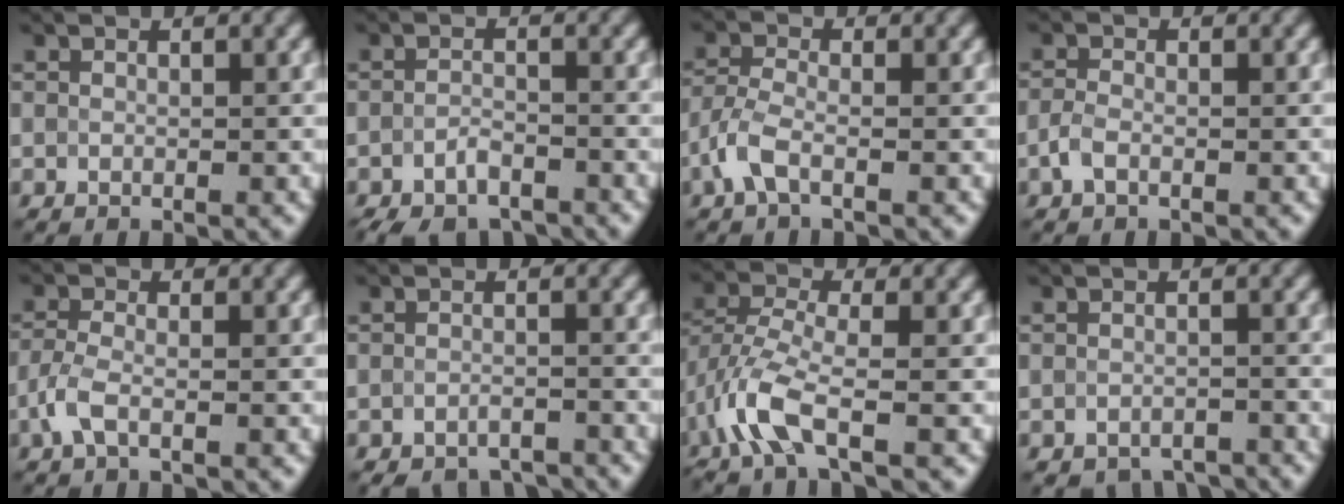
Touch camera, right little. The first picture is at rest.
{"total": 3.7, "force": [-2.8, 1.6, 1.9], "torque": [-0.031, -0.005, -0.052]}
{"total": 2.5, "force": [-1.3, 0.9, 1.9], "torque": [-0.049, 0.002, -0.038]}
{"total": 1.5, "force": [-0.8, 0.7, 1.0], "torque": [-0.025, 0.001, -0.021]}
{"total": 2.2, "force": [-1.0, 0.8, 1.8], "torque": [-0.045, 0.000, -0.029]}
{"total": 3.0, "force": [-2.7, 0.8, 0.9], "torque": [-0.013, -0.006, -0.039]}
{"total": 5.2, "force": [-2.7, 1.6, 4.1], "torque": [-0.102, -0.007, -0.068]}
{"total": 3.0, "force": [-2.7, 1.1, 0.8], "torque": [-0.007, -0.009, -0.036]}